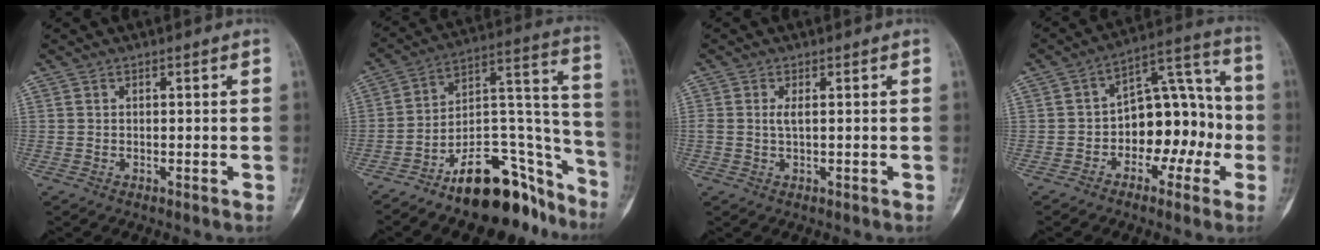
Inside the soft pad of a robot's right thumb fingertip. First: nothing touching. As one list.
[{"total": 21.5, "force": [-15.4, 9.0, 12.1], "torque": [-0.114, 0.141, -0.246]}, {"total": 1.4, "force": [0.1, 0.3, 1.4], "torque": [-0.041, 0.001, 0.005]}, {"total": 13.3, "force": [-3.3, 8.6, 9.6], "torque": [-0.094, 0.060, -0.056]}]